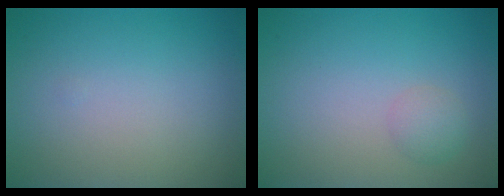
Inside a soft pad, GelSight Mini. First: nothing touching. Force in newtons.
{"total": 1.4, "press": 1.4, "slide": 0.1}